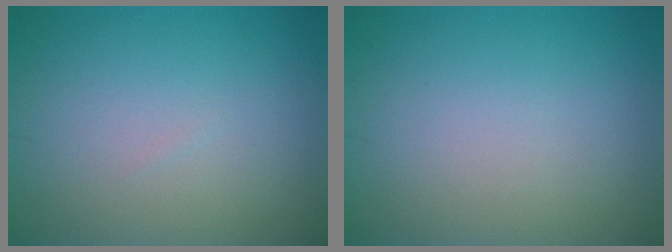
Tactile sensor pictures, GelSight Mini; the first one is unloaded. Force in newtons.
{"total": 0.0}